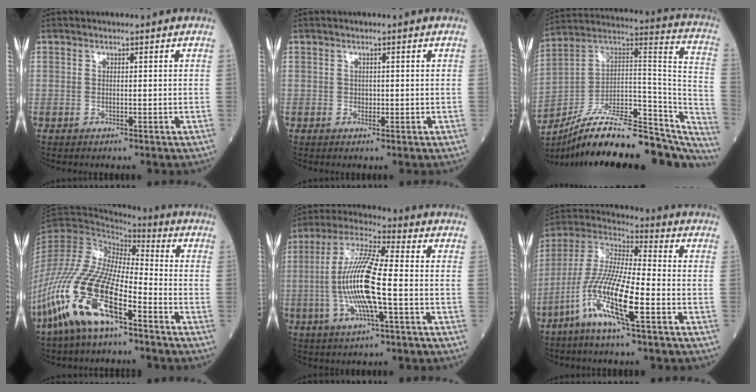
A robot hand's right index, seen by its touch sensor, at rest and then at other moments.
{"total": 0.5, "force": [0.0, 0.4, 0.3], "torque": [-0.001, 0.001, -0.001]}
{"total": 28.1, "force": [-22.7, 7.9, 14.6], "torque": [-0.177, 0.034, -0.341]}
{"total": 16.3, "force": [-8.7, 4.5, 13.0], "torque": [-0.289, -0.022, -0.169]}
{"total": 13.8, "force": [-2.1, 1.6, 13.6], "torque": [-0.277, 0.000, -0.042]}
{"total": 13.7, "force": [-5.7, 1.3, 12.4], "torque": [-0.263, -0.009, -0.116]}